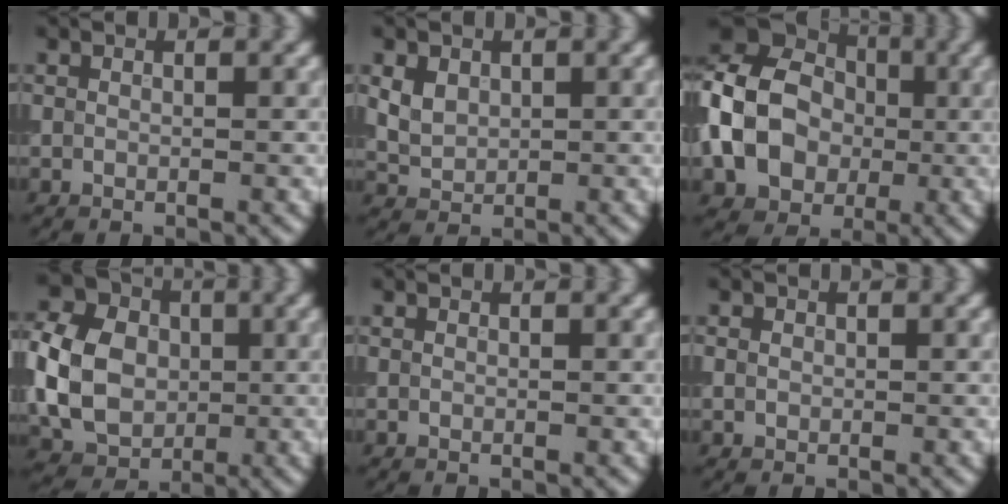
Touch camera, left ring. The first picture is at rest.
{"total": 2.4, "force": [0.7, 1.9, 1.3], "torque": [-0.027, -0.002, 0.017]}
{"total": 10.5, "force": [-1.3, 8.2, 6.5], "torque": [-0.135, 0.004, -0.038]}
{"total": 8.7, "force": [-0.3, 7.1, 5.1], "torque": [-0.116, 0.010, -0.014]}
{"total": 0.0}
{"total": 0.9, "force": [0.0, 0.8, 0.3], "torque": [-0.005, -0.001, -0.001]}